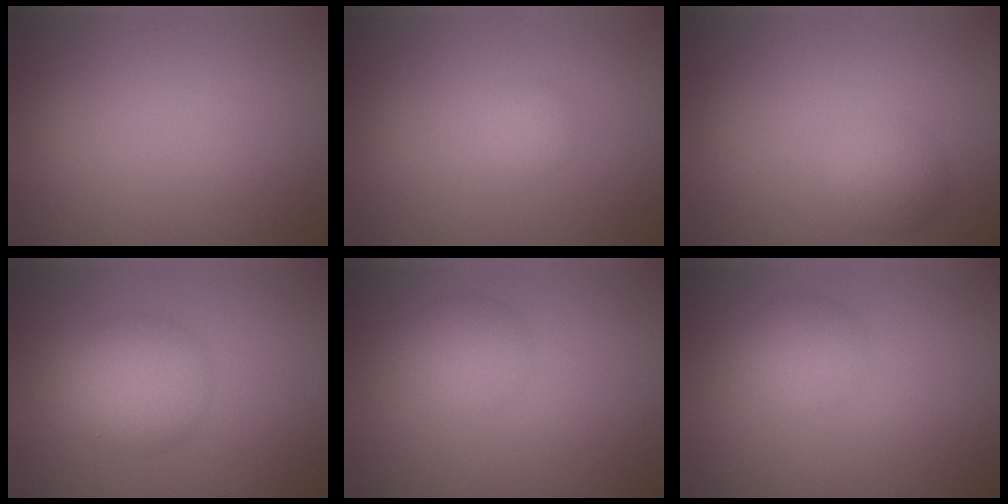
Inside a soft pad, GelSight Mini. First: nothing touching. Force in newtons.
{"total": 0.9, "press": 0.9, "slide": 0.0}
{"total": 2.0, "press": 2.0, "slide": 0.1}
{"total": 4.9, "press": 4.9, "slide": 0.1}
{"total": 2.5, "press": 2.5, "slide": 0.1}
{"total": 2.5, "press": 2.5, "slide": 0.1}